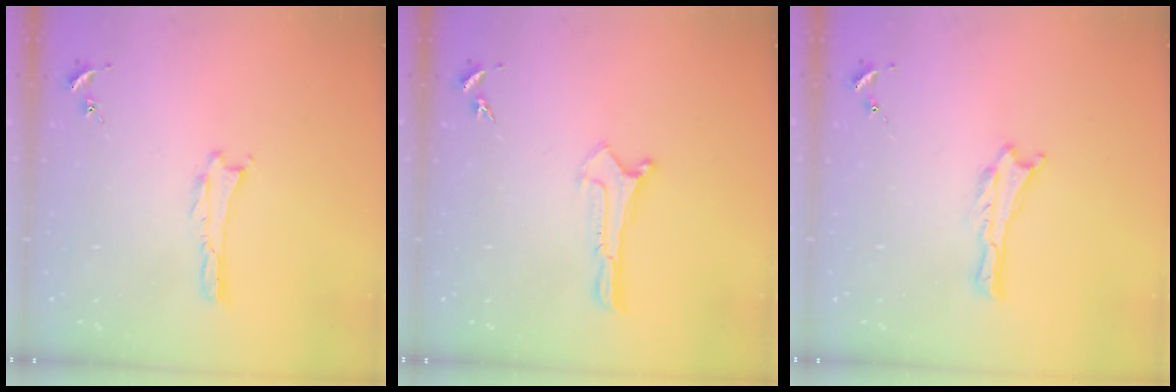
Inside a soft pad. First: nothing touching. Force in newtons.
{"total": 0.0}
{"total": 0.0}